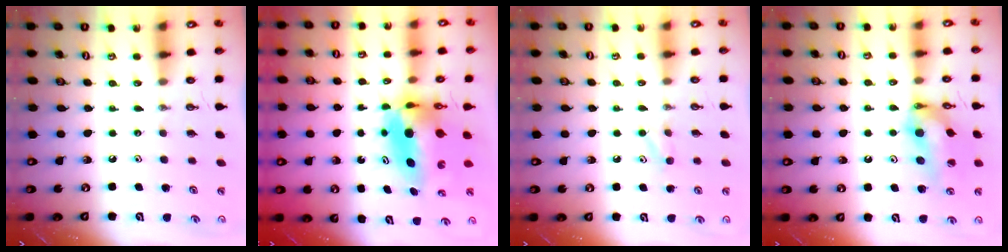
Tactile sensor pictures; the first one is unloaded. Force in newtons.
{"total": 7.9, "press": 7.8, "slide": 1.5}
{"total": 3.8, "press": 3.7, "slide": 0.5}
{"total": 13.0, "press": 12.9, "slide": 1.7}